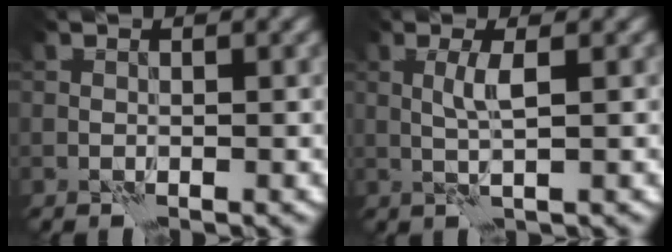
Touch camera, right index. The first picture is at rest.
{"total": 1.9, "force": [0.4, -0.1, 1.8], "torque": [-0.043, 0.004, 0.007]}